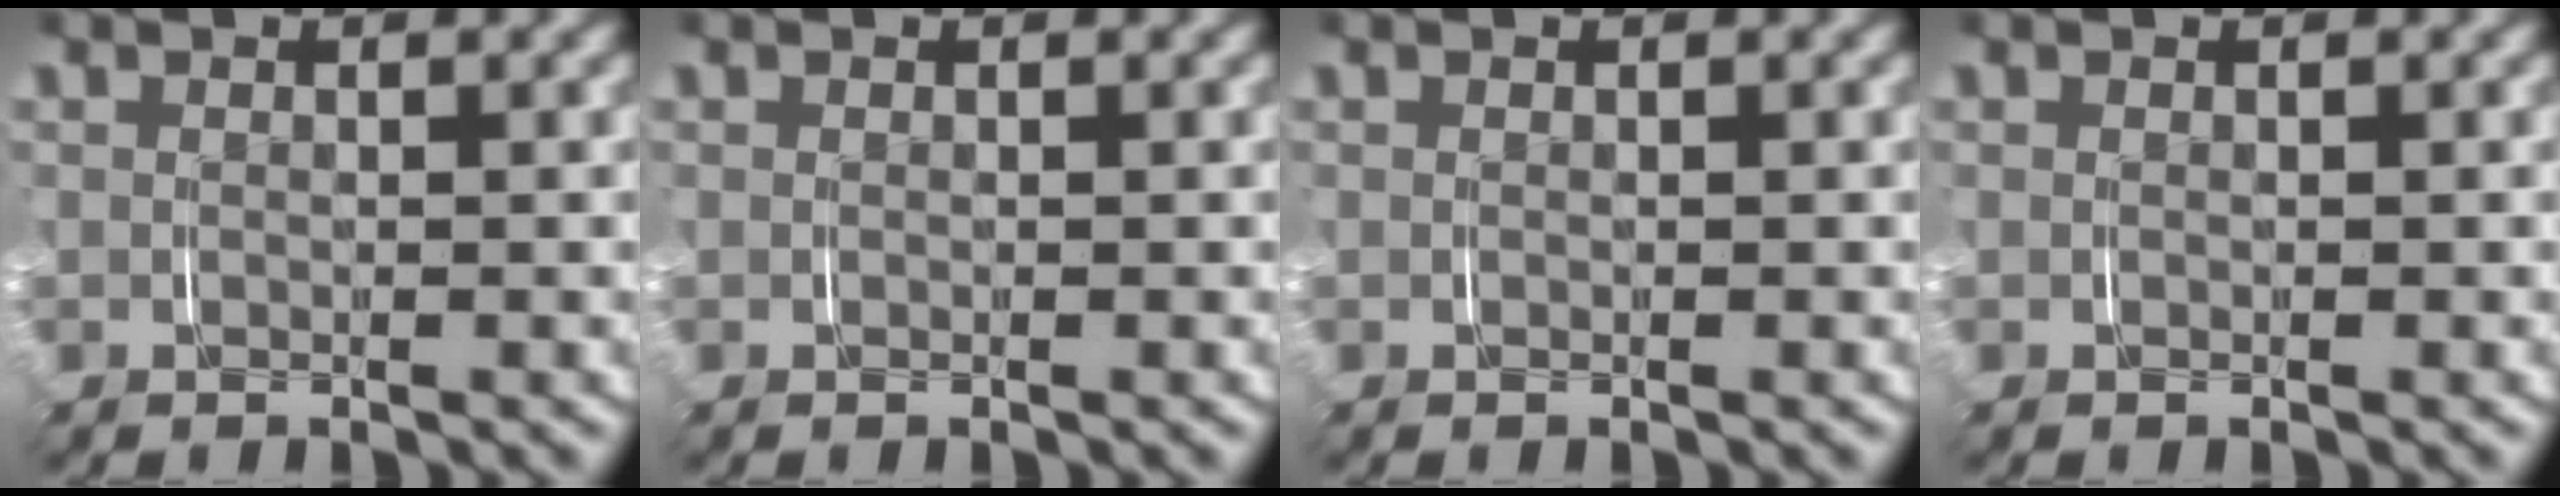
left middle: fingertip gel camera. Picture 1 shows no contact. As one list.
[{"total": 0.0}, {"total": 0.0}, {"total": 0.0}]